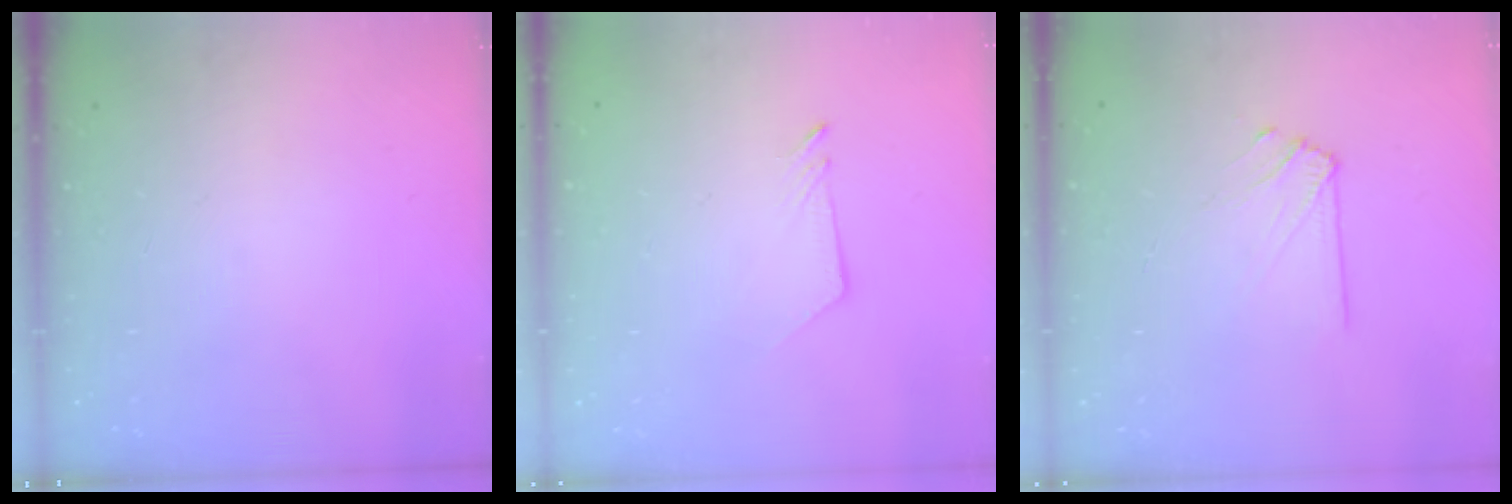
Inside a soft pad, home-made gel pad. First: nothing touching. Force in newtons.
{"total": 2.6, "press": 2.6, "slide": 0.3}
{"total": 5.9, "press": 5.8, "slide": 0.9}